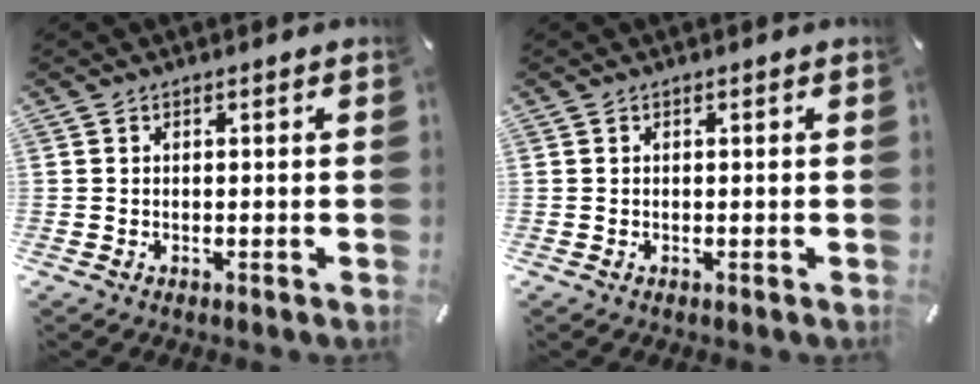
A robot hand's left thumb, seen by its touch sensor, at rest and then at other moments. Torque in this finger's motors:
{"motor_torque": [0.00, 0.00, 0.00, 0.00, 0.00]}